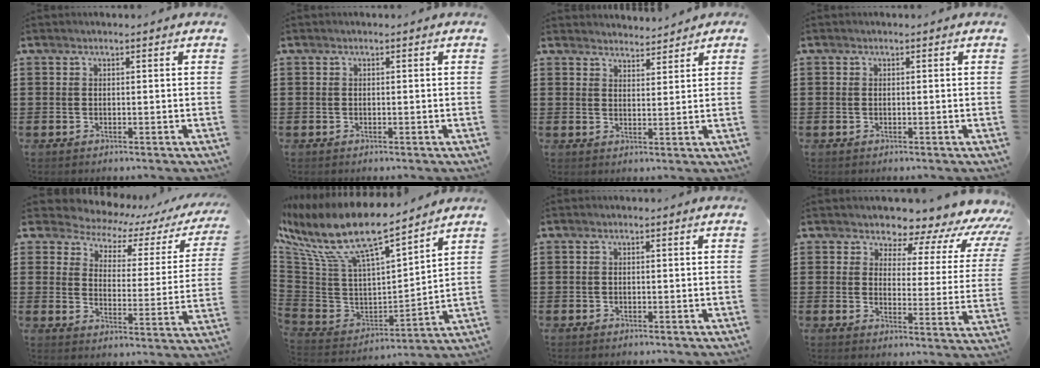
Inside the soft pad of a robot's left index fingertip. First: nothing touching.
{"total": 0.0}
{"total": 3.1, "force": [3.0, 0.7, -0.1], "torque": [-0.008, -0.007, 0.058]}
{"total": 0.0}
{"total": 3.7, "force": [3.2, 1.6, 0.9], "torque": [-0.045, -0.027, 0.046]}
{"total": 12.9, "force": [8.5, 3.4, 9.1], "torque": [-0.213, -0.058, 0.142]}
{"total": 0.0}
{"total": 5.2, "force": [4.6, 2.1, 1.4], "torque": [-0.042, -0.039, 0.073]}